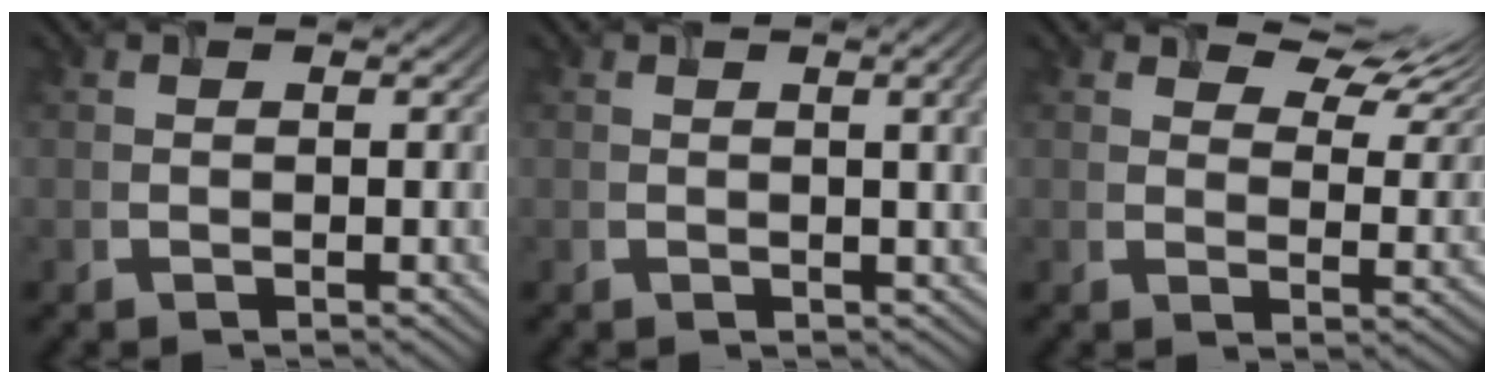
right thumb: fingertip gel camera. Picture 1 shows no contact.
{"total": 3.2, "force": [0.8, 0.7, 3.0], "torque": [-0.040, 0.005, 0.013]}
{"total": 6.8, "force": [5.2, 2.8, 3.5], "torque": [-0.055, 0.003, 0.083]}